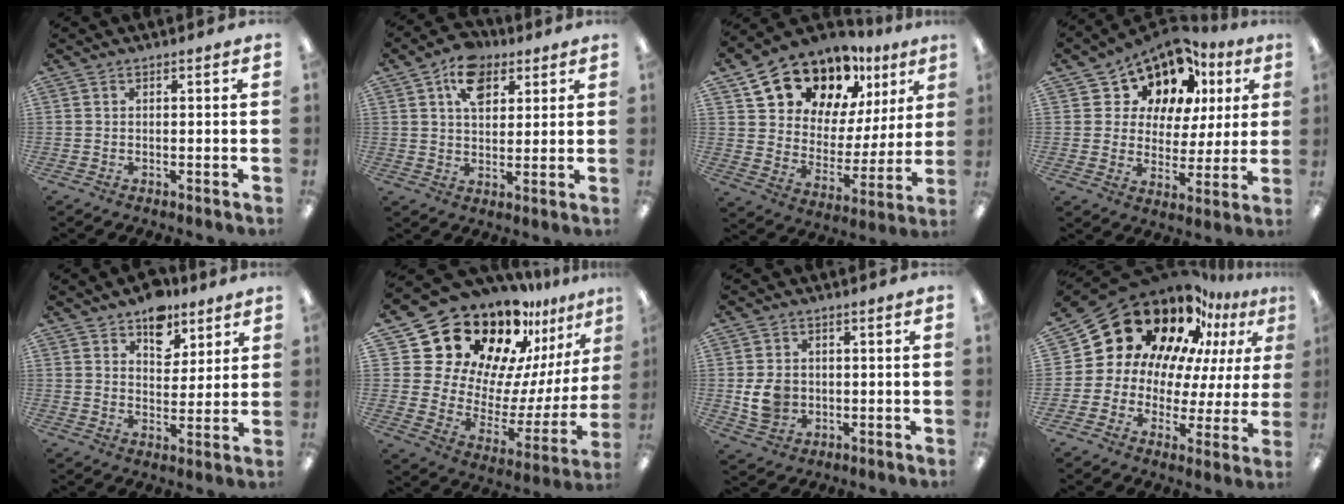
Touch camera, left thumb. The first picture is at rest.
{"total": 10.3, "force": [5.3, 6.8, 5.7], "torque": [-0.088, -0.010, 0.095]}
{"total": 16.3, "force": [12.8, 8.6, 5.1], "torque": [-0.108, -0.089, 0.236]}
{"total": 12.5, "force": [8.7, 8.2, 3.5], "torque": [-0.084, -0.057, 0.162]}
{"total": 9.4, "force": [6.8, 5.7, 3.2], "torque": [-0.035, -0.039, 0.121]}
{"total": 23.9, "force": [18.8, 11.5, 9.1], "torque": [-0.170, -0.162, 0.350]}
{"total": 7.1, "force": [-0.4, 6.1, 3.7], "torque": [-0.059, 0.006, -0.005]}
{"total": 21.6, "force": [13.7, 13.7, 9.5], "torque": [-0.156, -0.097, 0.261]}